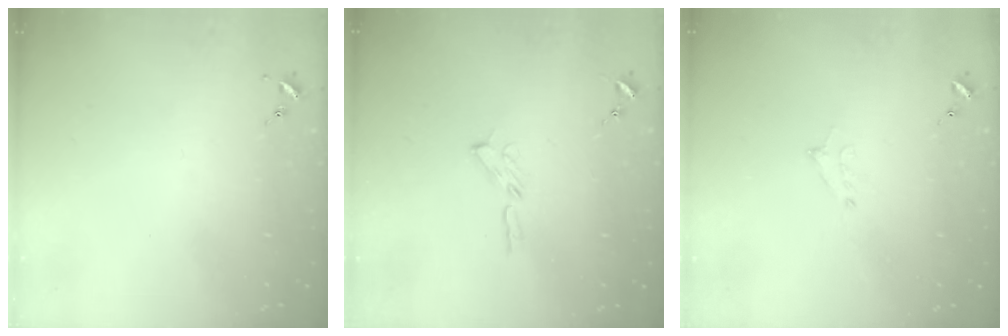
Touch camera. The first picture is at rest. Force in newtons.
{"total": 4.0, "press": 4.0, "slide": 0.4}
{"total": 5.2, "press": 5.2, "slide": 0.3}